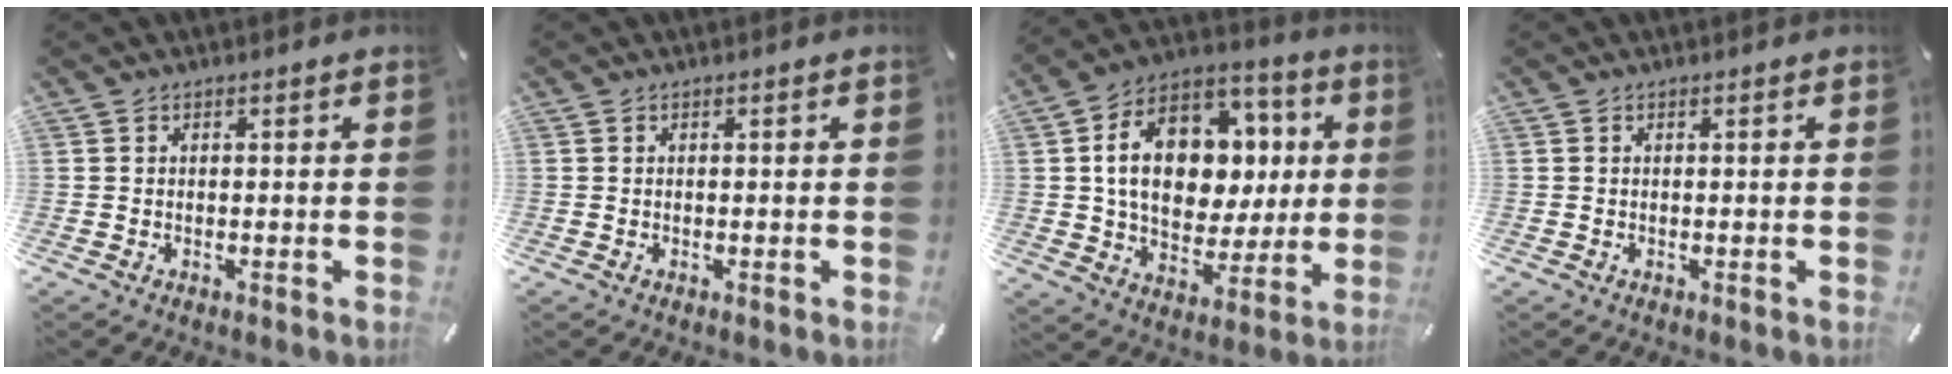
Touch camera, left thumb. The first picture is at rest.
{"total": 0.0}
{"total": 18.4, "force": [3.1, 13.9, 11.7], "torque": [-0.198, -0.004, 0.060]}
{"total": 0.0}